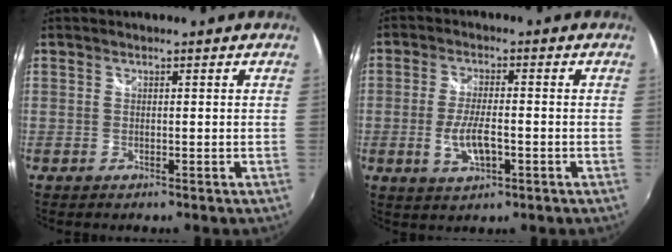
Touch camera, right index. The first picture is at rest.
{"total": 6.4, "force": [-1.8, 2.2, 5.7], "torque": [-0.117, -0.008, -0.031]}